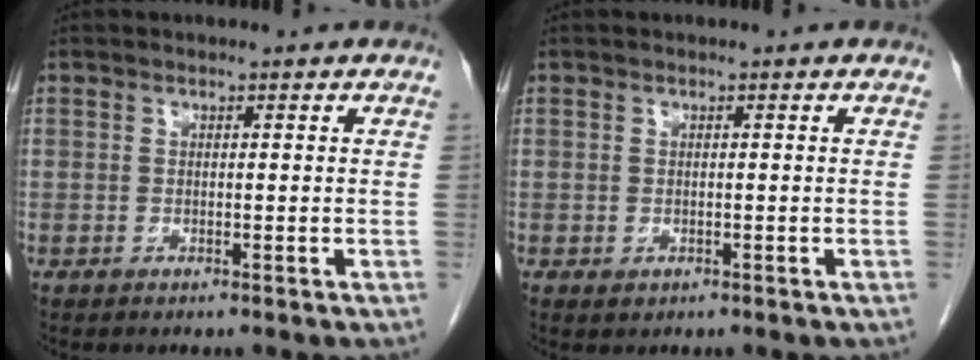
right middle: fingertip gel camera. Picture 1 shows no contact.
{"total": 0.6, "force": [-0.2, 0.5, 0.3], "torque": [-0.010, -0.002, 0.002]}